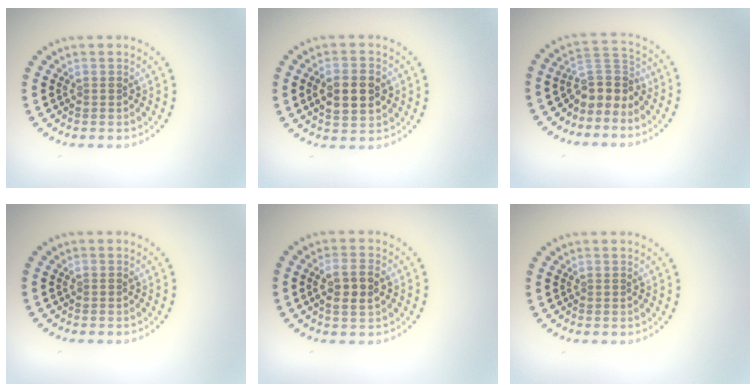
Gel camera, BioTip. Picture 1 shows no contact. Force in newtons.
{"total": 4.2, "press": 4.2, "slide": 0.4}
{"total": 3.4, "press": 2.5, "slide": 2.4}
{"total": 0.0}
{"total": 2.8, "press": 2.8, "slide": 0.6}
{"total": 0.0}